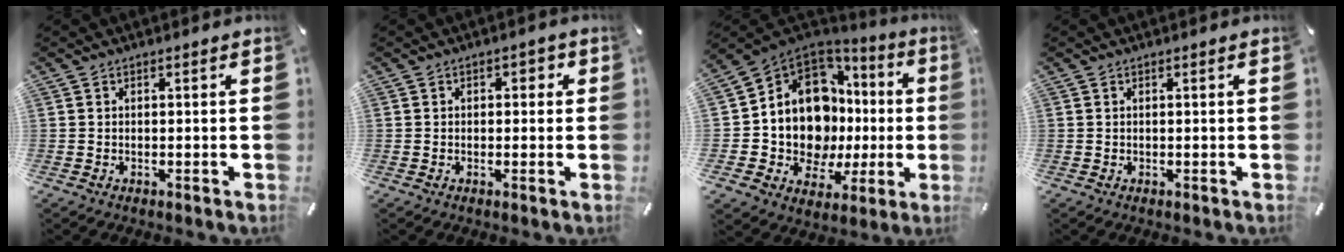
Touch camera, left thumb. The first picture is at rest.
{"total": 1.7, "force": [-0.3, 1.4, 0.8], "torque": [-0.009, 0.007, -0.012]}
{"total": 15.1, "force": [2.2, 11.9, 9.1], "torque": [-0.187, -0.050, 0.047]}
{"total": 0.0}